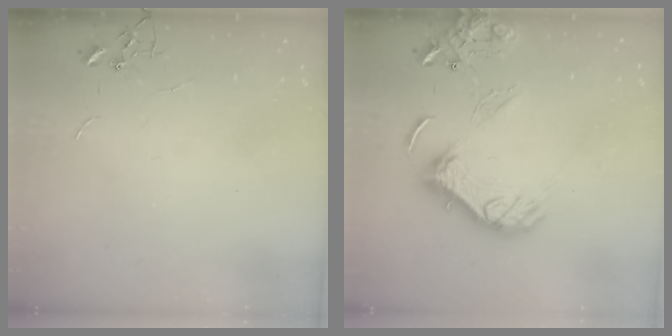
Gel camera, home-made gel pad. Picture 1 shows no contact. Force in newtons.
{"total": 16.7, "press": 16.7, "slide": 1.5}